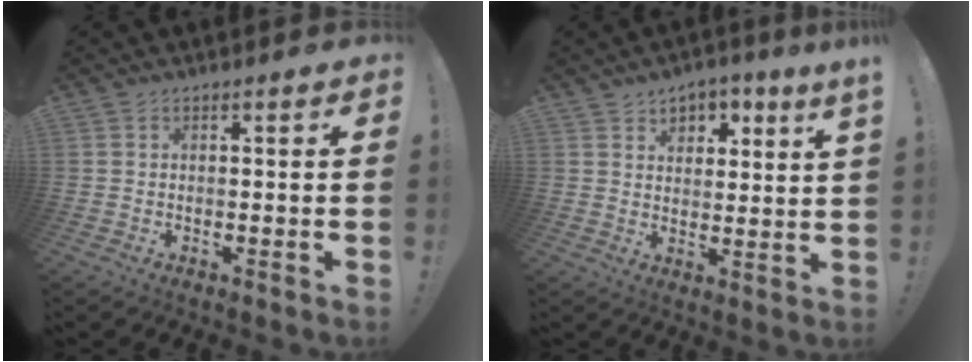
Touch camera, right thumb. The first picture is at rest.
{"total": 4.7, "force": [3.7, 1.6, 2.4], "torque": [-0.043, -0.016, 0.064]}